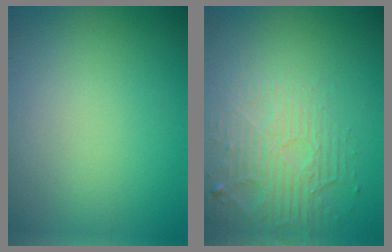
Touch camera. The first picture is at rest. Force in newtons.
{"total": 5.4, "press": 3.4, "slide": 4.2}